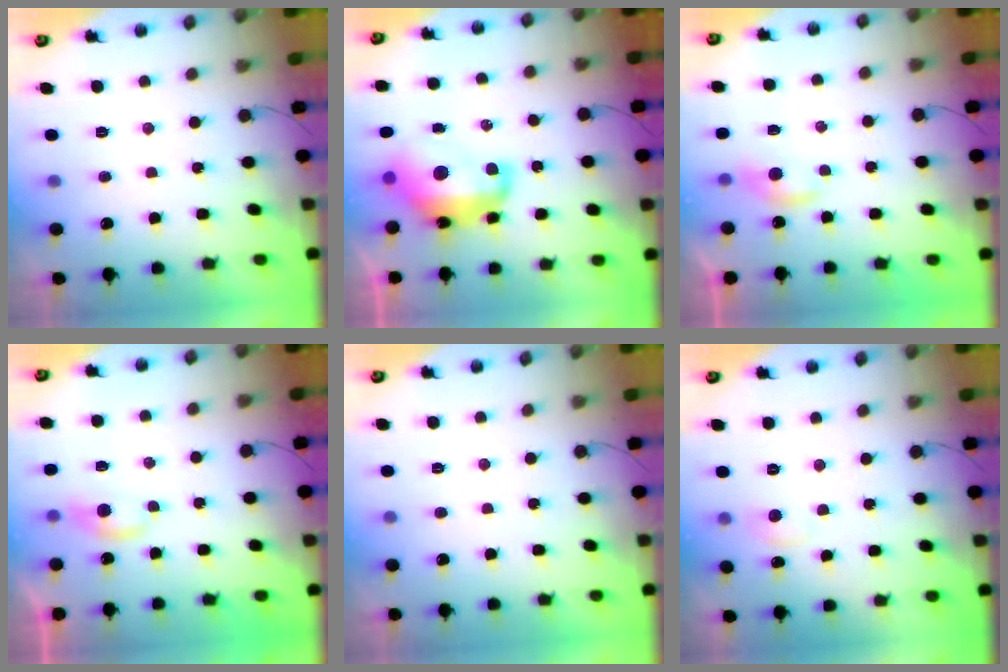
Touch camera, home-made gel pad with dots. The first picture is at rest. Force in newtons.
{"total": 14.9, "press": 14.9, "slide": 1.1}
{"total": 4.8, "press": 4.8, "slide": 0.6}
{"total": 3.3, "press": 3.2, "slide": 0.3}
{"total": 0.0}
{"total": 4.8, "press": 4.7, "slide": 0.7}